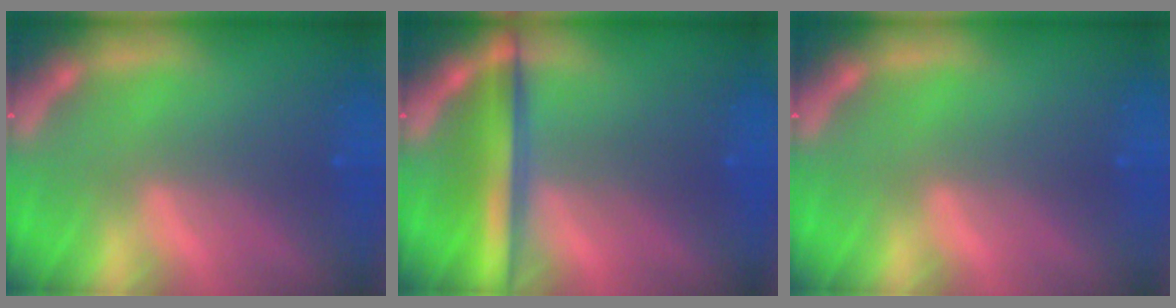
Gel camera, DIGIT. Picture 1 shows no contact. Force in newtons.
{"total": 5.5}
{"total": 0.0}